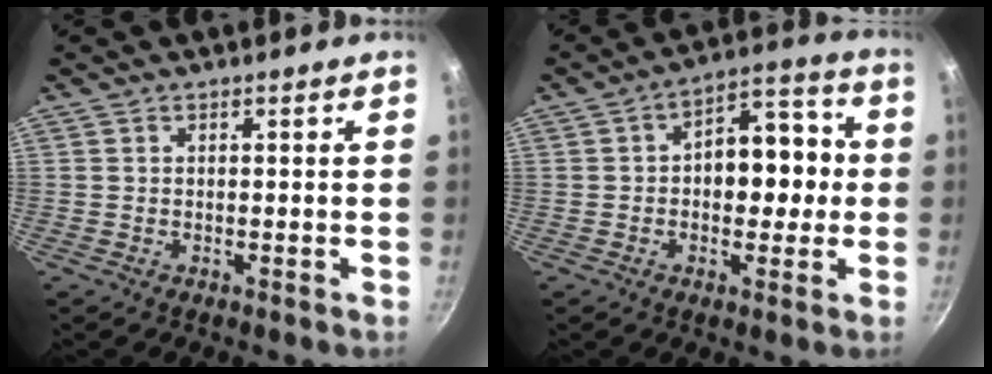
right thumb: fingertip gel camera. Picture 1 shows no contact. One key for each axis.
{"total": 12.1, "fx": -0.2, "fy": 7.8, "fz": 9.2, "tx": -0.073, "ty": 0.041, "tz": -0.012}